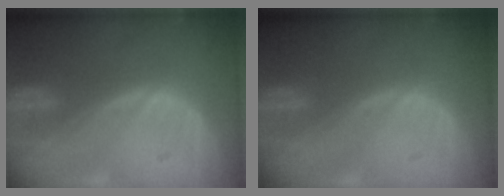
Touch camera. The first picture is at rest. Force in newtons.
{"total": 0.0}